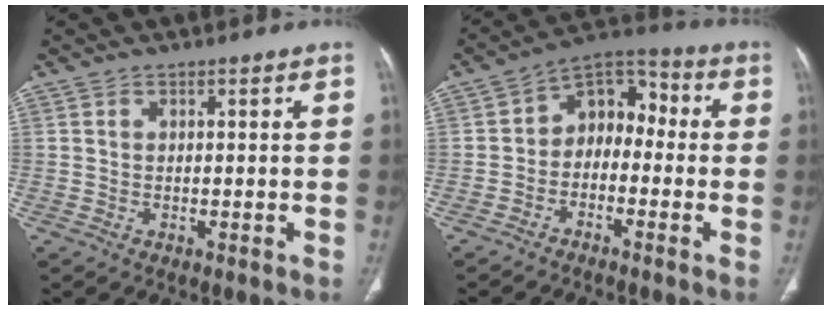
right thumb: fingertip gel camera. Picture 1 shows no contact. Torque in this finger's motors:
{"motor_torque": [-0.04, 0.15, -0.09, -0.12, 0.02]}